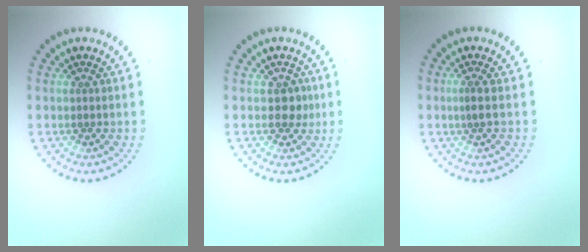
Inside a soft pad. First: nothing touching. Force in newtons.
{"total": 1.6, "press": 1.4, "slide": 0.6}
{"total": 0.9, "press": 0.7, "slide": 0.7}